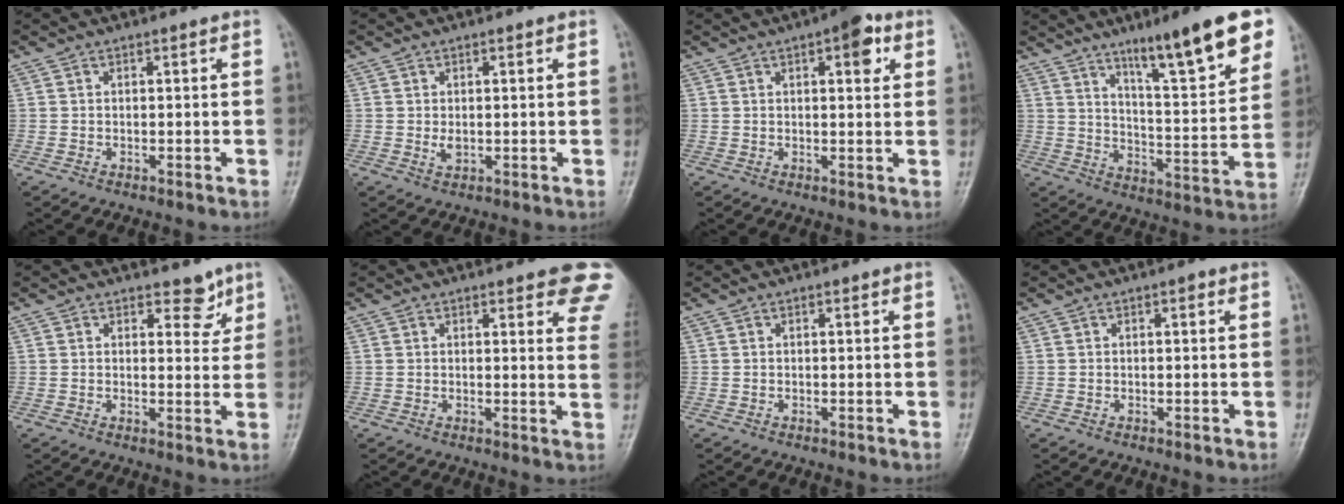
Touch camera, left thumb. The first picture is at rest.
{"total": 1.8, "force": [0.2, 1.1, 1.4], "torque": [-0.021, -0.005, 0.006]}
{"total": 6.0, "force": [2.7, 2.4, 4.8], "torque": [-0.046, -0.004, 0.028]}
{"total": 18.1, "force": [11.1, 3.0, 14.0], "torque": [-0.181, -0.052, 0.174]}
{"total": 3.9, "force": [2.8, 2.2, 1.6], "torque": [0.007, -0.017, 0.036]}
{"total": 9.9, "force": [6.8, 3.2, 6.4], "torque": [-0.036, -0.028, 0.062]}
{"total": 0.0}
{"total": 0.6, "force": [0.2, 0.3, 0.5], "torque": [-0.004, 0.002, 0.000]}